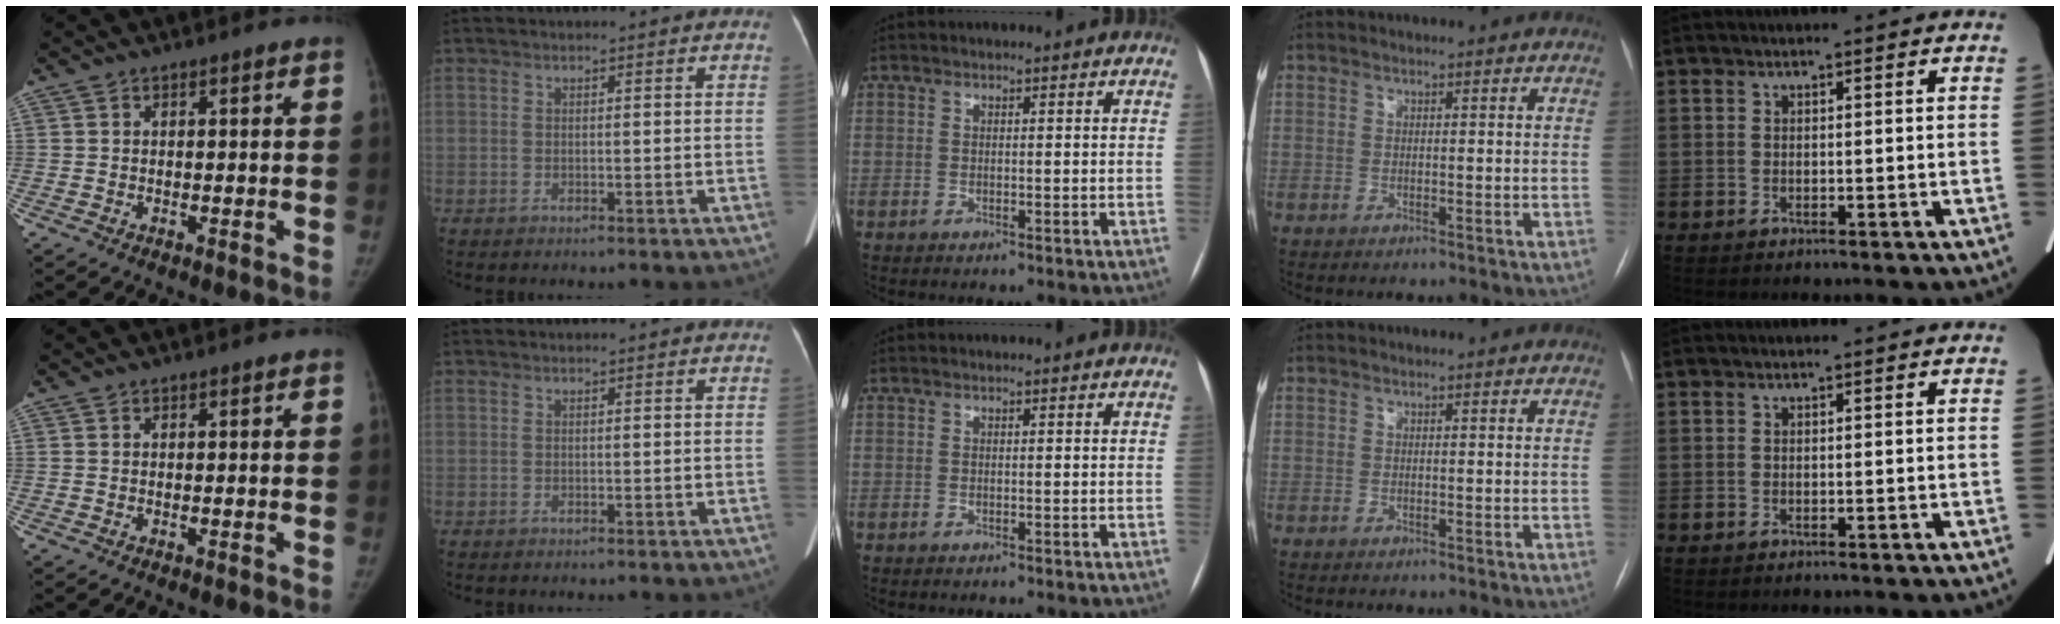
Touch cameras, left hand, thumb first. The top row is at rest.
{}